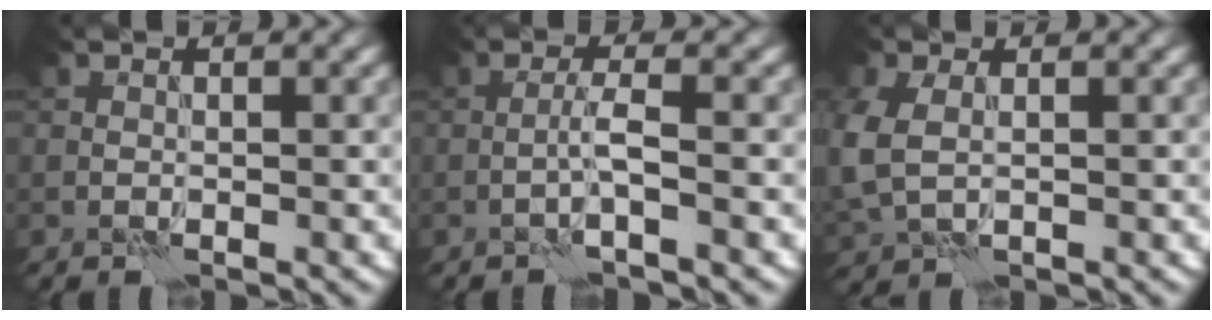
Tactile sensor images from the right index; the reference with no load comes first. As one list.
[{"total": 1.7, "force": [-0.6, -0.1, 1.6], "torque": [-0.033, 0.010, -0.017]}, {"total": 4.2, "force": [0.1, 3.2, 2.7], "torque": [-0.080, -0.005, 0.013]}]